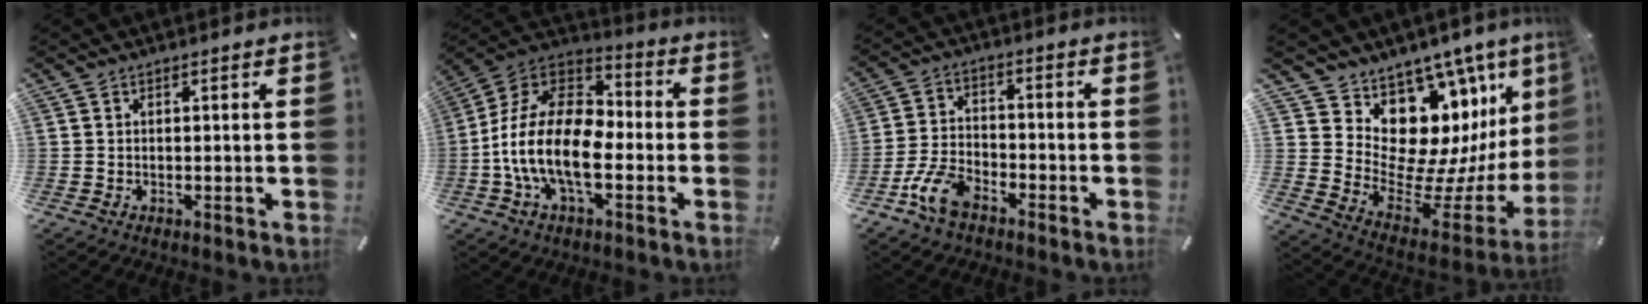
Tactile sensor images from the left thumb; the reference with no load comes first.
{"total": 16.8, "force": [-5.7, 9.2, 12.8], "torque": [-0.281, 0.013, -0.104]}
{"total": 9.1, "force": [-5.8, 4.6, 5.3], "torque": [-0.130, 0.017, -0.114]}
{"total": 15.8, "force": [8.1, 10.9, 8.1], "torque": [-0.112, -0.109, 0.161]}